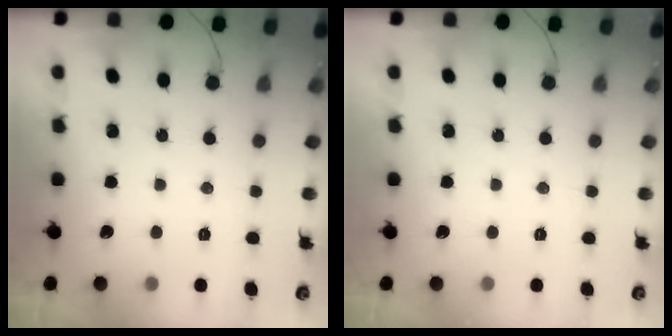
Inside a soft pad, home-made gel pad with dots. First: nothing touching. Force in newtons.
{"total": 0.0}